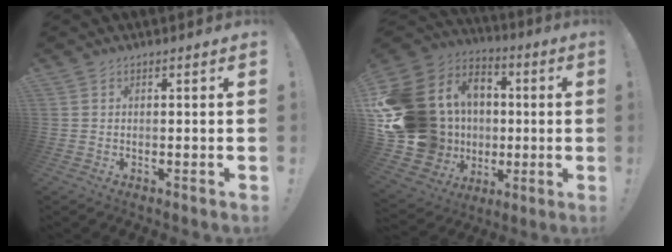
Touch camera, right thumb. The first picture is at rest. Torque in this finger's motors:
{"motor_torque": [2.49, 2.52, 0.39, 0.21, 0.25]}